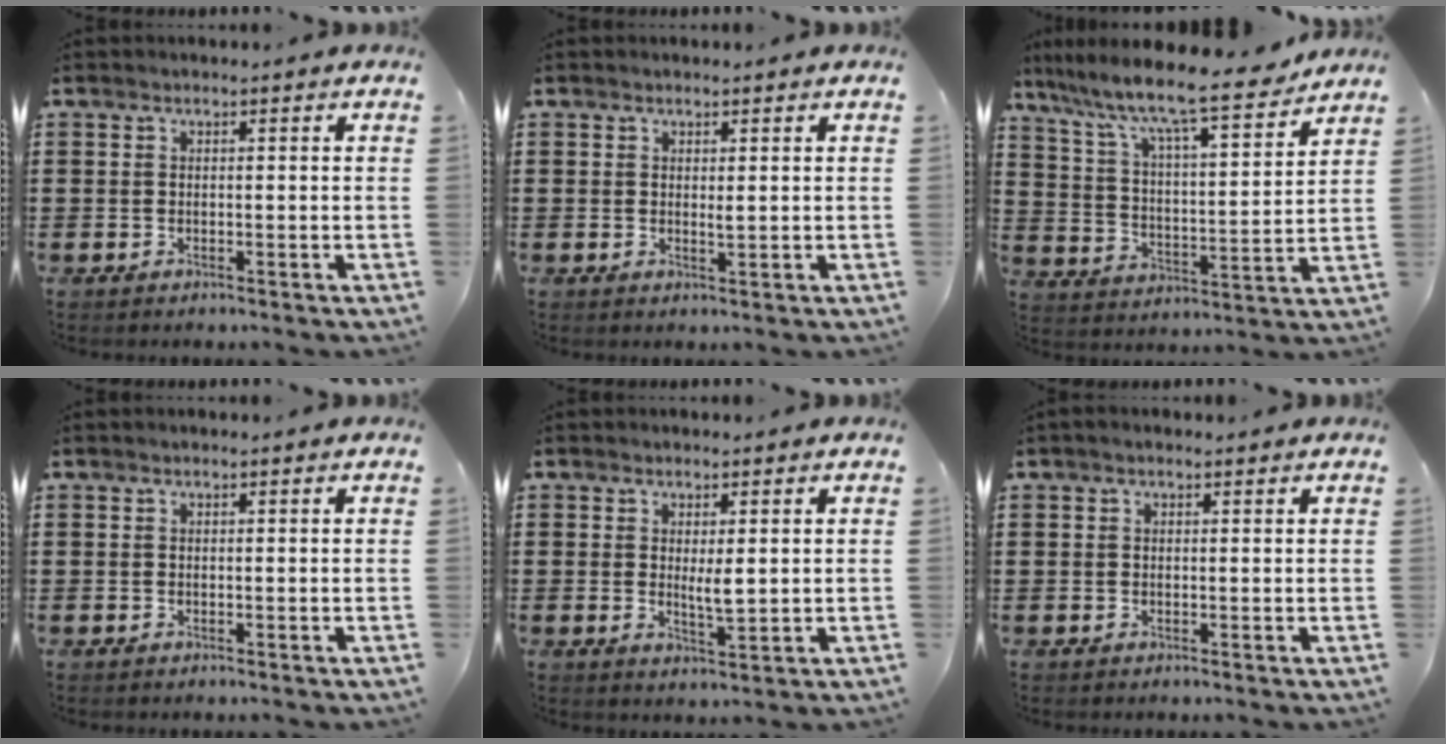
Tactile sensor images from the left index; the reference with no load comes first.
{"total": 1.1, "force": [0.3, 0.3, 1.0], "torque": [-0.021, 0.002, 0.005]}
{"total": 9.5, "force": [8.2, 0.5, 4.8], "torque": [-0.118, -0.061, 0.131]}
{"total": 0.0}
{"total": 3.4, "force": [0.7, 0.9, 3.2], "torque": [-0.055, -0.003, 0.009]}
{"total": 1.1, "force": [0.3, 0.5, 1.0], "torque": [-0.019, 0.004, 0.004]}